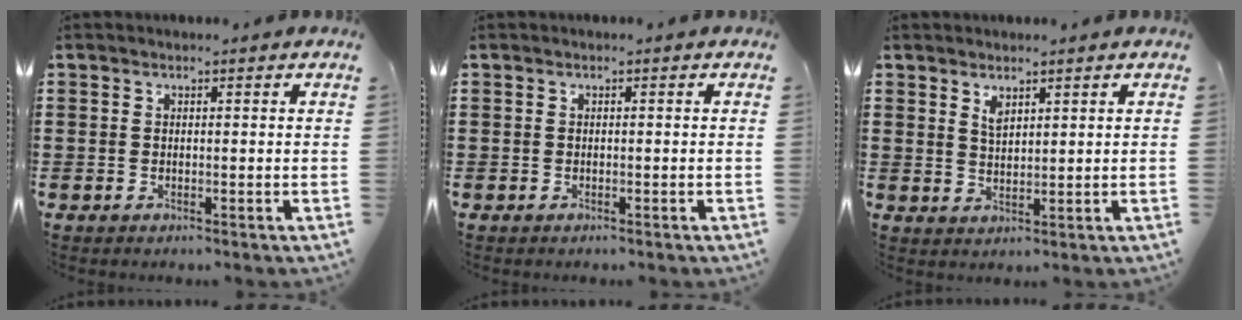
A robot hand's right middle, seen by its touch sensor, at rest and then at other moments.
{"total": 0.0}
{"total": 2.2, "force": [1.7, 1.0, 1.1], "torque": [-0.016, 0.000, 0.028]}